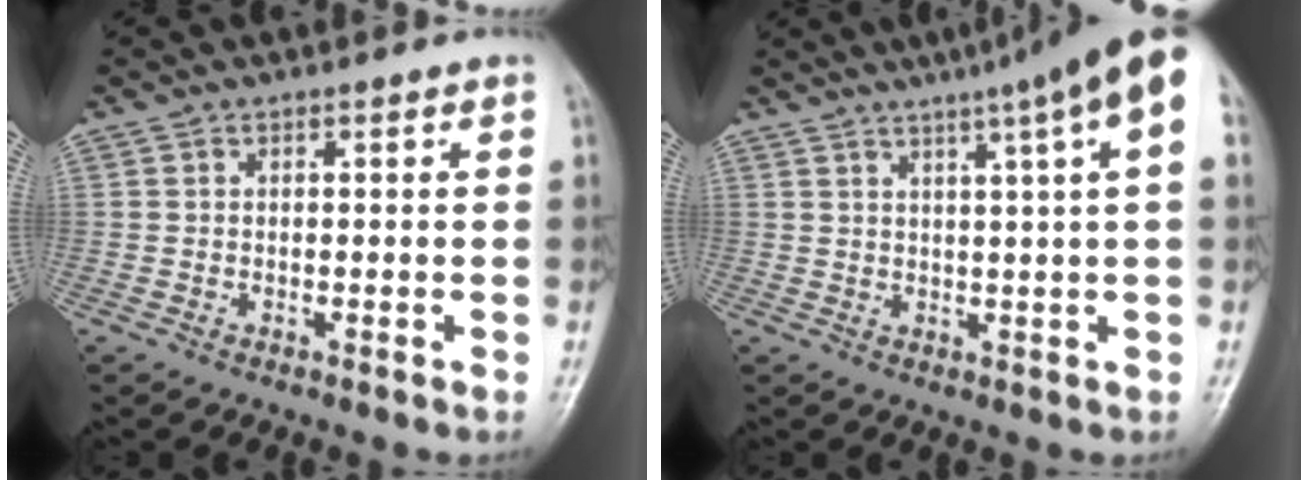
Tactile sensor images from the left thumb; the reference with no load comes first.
{"total": 12.8, "force": [6.5, 0.6, 11.0], "torque": [-0.156, 0.014, 0.078]}